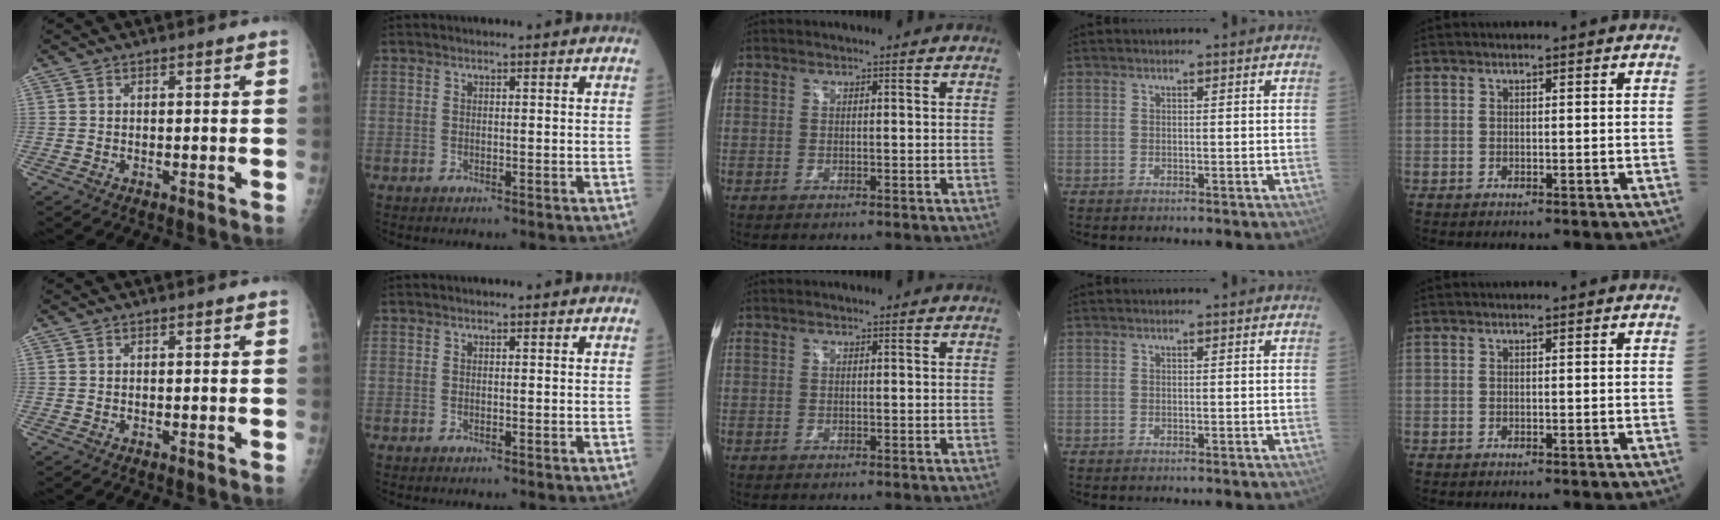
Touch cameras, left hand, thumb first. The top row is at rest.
{}